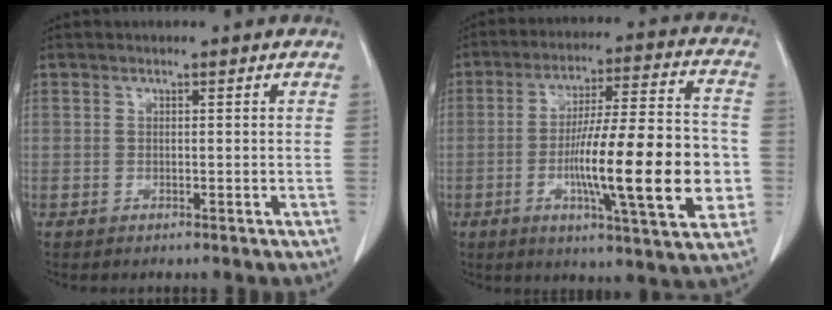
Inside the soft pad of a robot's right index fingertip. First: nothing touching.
{"total": 19.3, "force": [-3.6, 2.3, 18.9], "torque": [-0.272, 0.006, -0.050]}